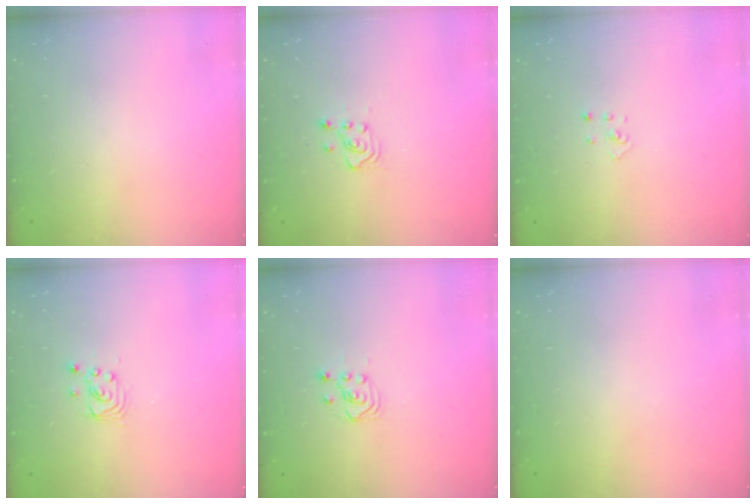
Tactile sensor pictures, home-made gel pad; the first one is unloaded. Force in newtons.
{"total": 3.0, "press": 2.8, "slide": 1.0}
{"total": 1.9, "press": 1.9, "slide": 0.1}
{"total": 2.8, "press": 2.8, "slide": 0.1}
{"total": 2.5, "press": 2.2, "slide": 1.2}
{"total": 0.0}